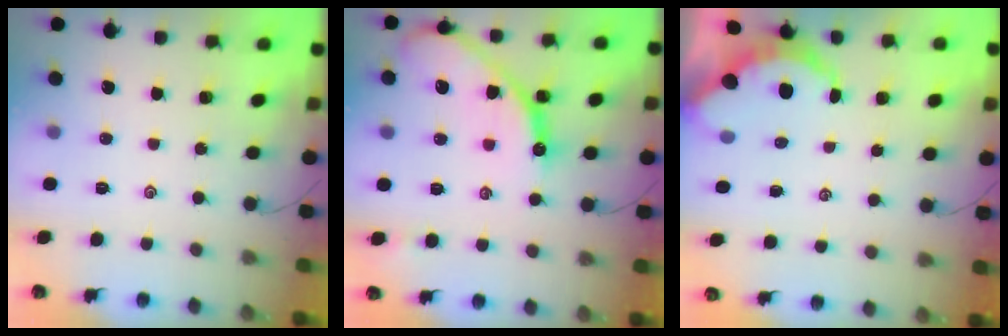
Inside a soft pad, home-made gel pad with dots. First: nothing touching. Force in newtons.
{"total": 14.2, "press": 14.2, "slide": 1.2}
{"total": 3.6, "press": 3.6, "slide": 0.4}